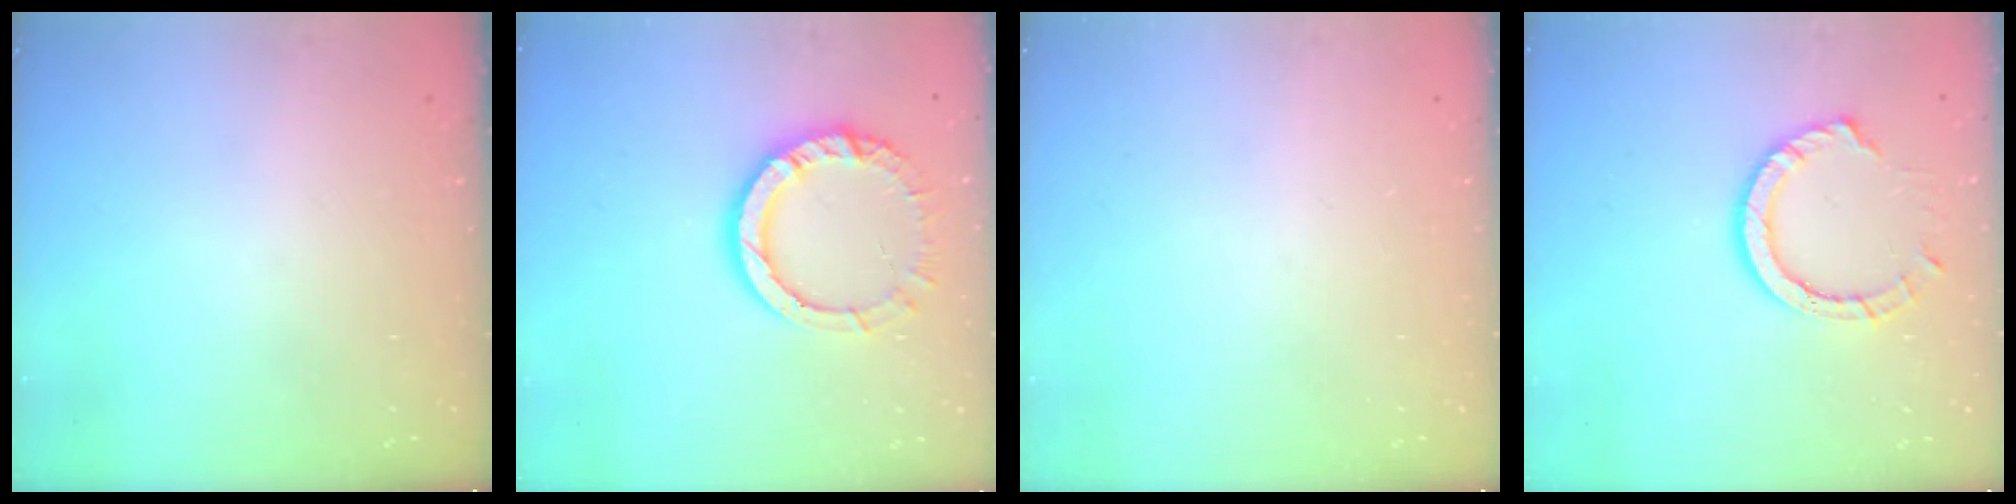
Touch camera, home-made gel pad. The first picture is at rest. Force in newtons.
{"total": 11.6, "press": 11.6, "slide": 1.2}
{"total": 0.0}
{"total": 9.4, "press": 9.3, "slide": 0.7}